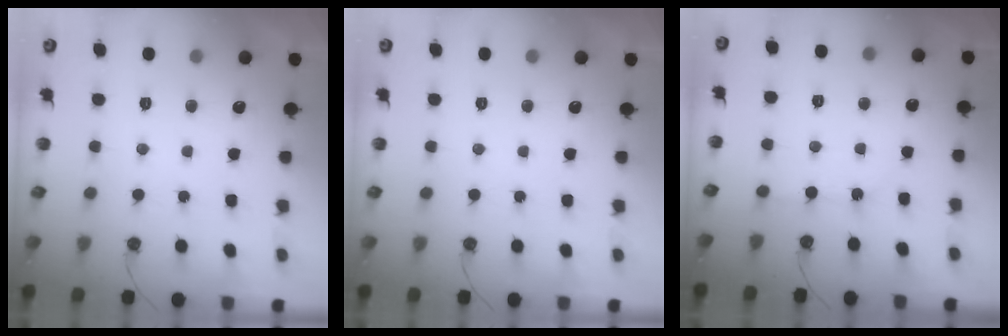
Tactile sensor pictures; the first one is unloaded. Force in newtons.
{"total": 0.0}
{"total": 2.1, "press": 2.1, "slide": 0.4}